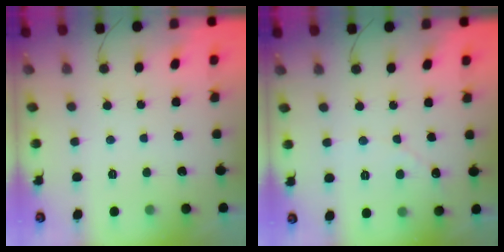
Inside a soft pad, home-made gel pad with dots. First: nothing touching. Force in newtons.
{"total": 3.4, "press": 3.4, "slide": 0.4}